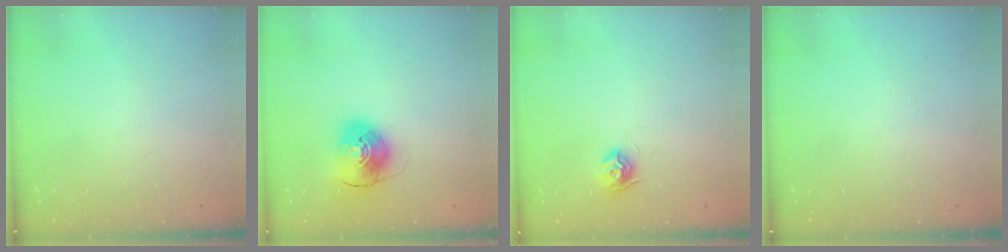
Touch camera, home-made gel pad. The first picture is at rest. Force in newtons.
{"total": 9.2, "press": 9.0, "slide": 1.5}
{"total": 8.7, "press": 8.7, "slide": 0.1}
{"total": 0.0}